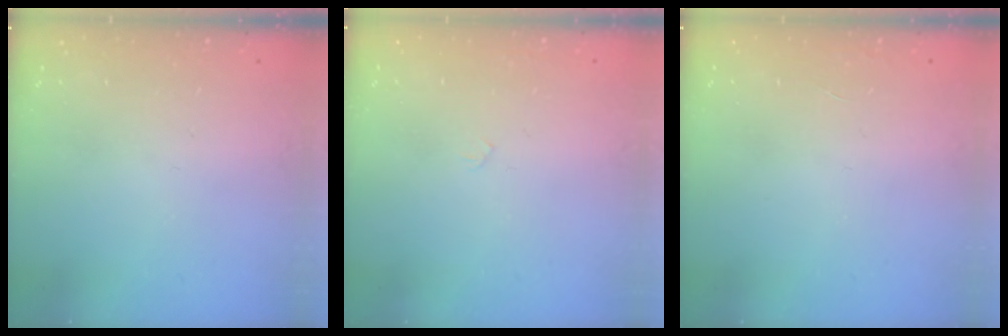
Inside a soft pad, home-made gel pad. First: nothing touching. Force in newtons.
{"total": 2.8, "press": 2.8, "slide": 0.5}
{"total": 0.0}